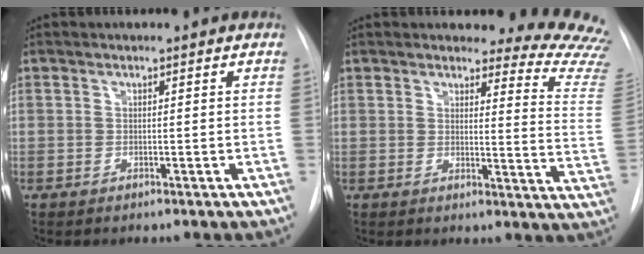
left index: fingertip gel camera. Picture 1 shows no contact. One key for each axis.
{"total": 14.9, "fx": 14.6, "fy": 1.6, "fz": 2.8, "tx": 0.002, "ty": -0.144, "tz": 0.122}